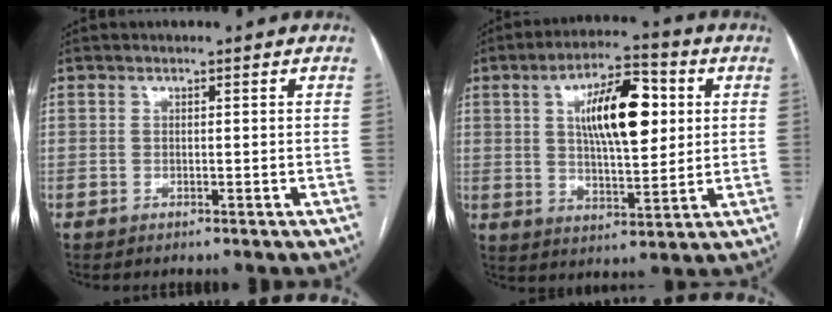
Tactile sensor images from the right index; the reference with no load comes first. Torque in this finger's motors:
{"motor_torque": [0.57, 0.22, 0.34, 0.12]}